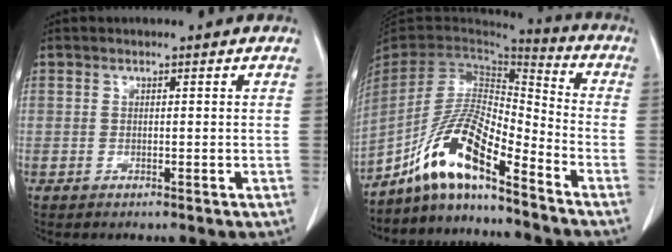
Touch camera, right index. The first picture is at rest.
{"total": 13.5, "force": [-9.4, 1.8, 9.5], "torque": [-0.191, 0.006, -0.175]}